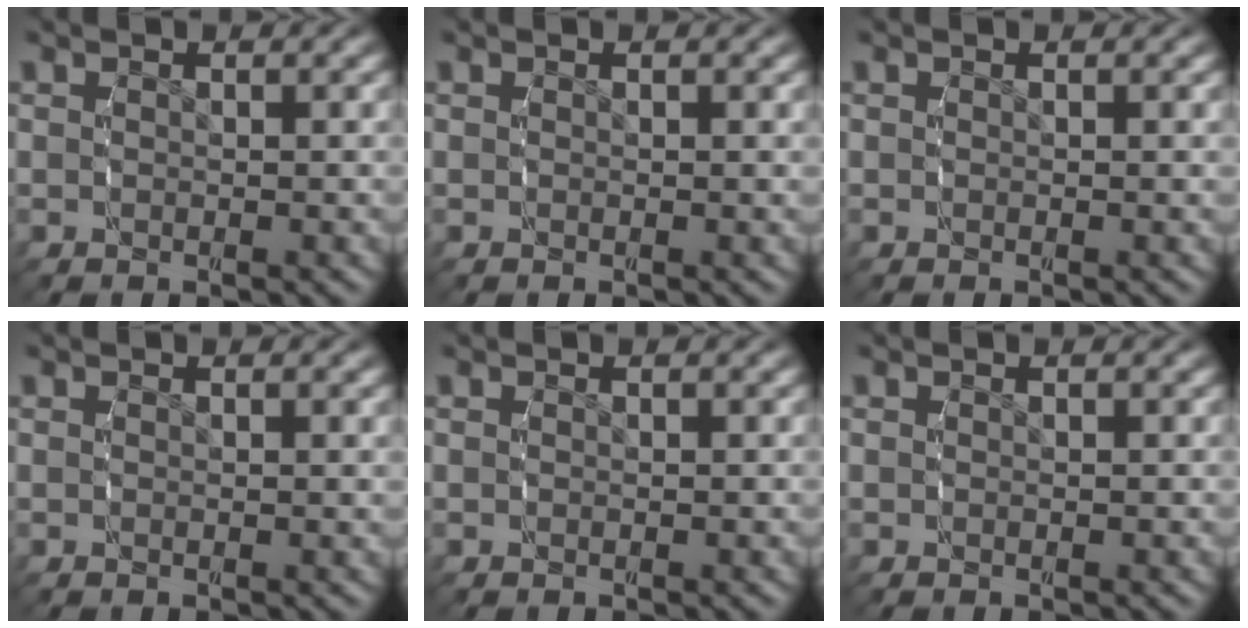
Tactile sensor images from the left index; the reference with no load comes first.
{"total": 0.0}
{"total": 0.0}
{"total": 0.0}
{"total": 0.0}
{"total": 0.0}